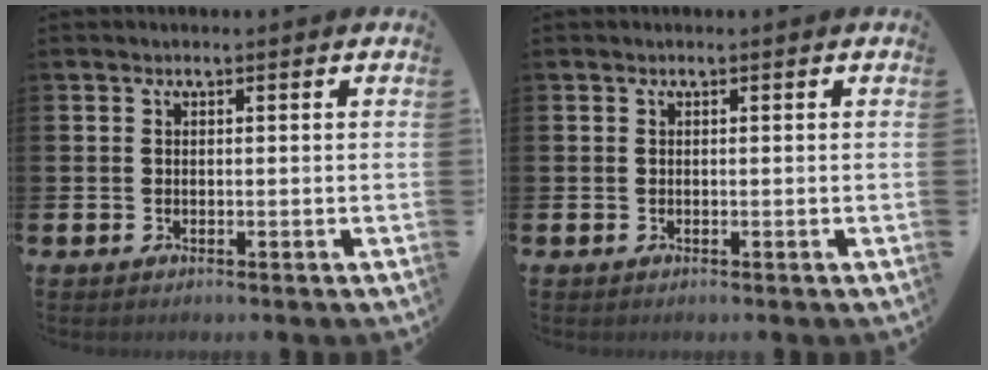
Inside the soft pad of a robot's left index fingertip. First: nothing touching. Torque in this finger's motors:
{"motor_torque": [0.00, 0.00, 0.00, 0.00]}